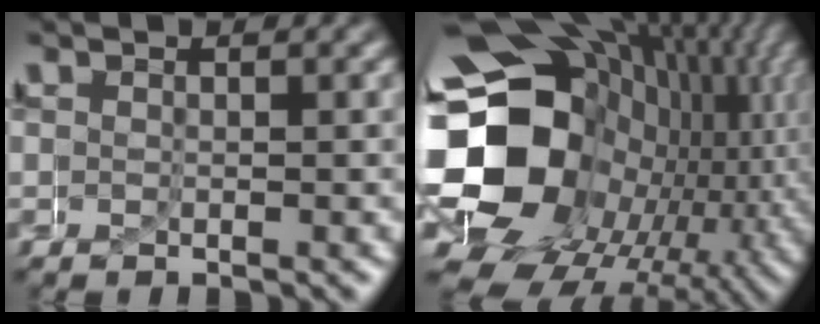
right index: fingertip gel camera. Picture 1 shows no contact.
{"total": 22.1, "force": [-1.7, 15.8, 15.3], "torque": [-0.238, -0.029, -0.034]}